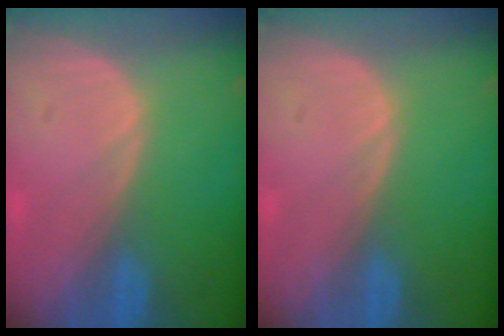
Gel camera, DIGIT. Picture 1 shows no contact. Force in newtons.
{"total": 0.0}